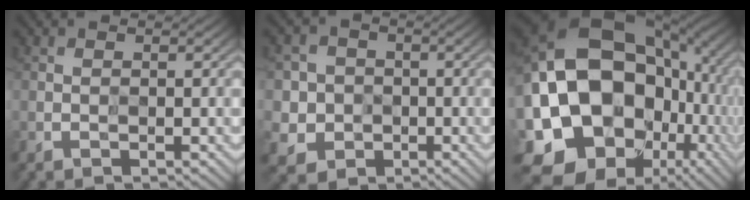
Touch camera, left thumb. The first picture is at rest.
{"total": 4.8, "force": [0.0, 4.8, 0.0], "torque": [-0.029, -0.004, -0.012]}
{"total": 21.9, "force": [-1.9, 18.8, 11.2], "torque": [-0.245, 0.001, -0.055]}